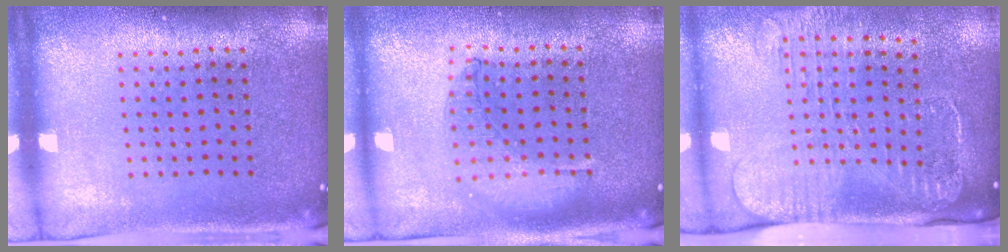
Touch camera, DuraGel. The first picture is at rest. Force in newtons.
{"total": 0.9, "press": 0.9, "slide": 0.3}
{"total": 2.8, "press": 2.1, "slide": 1.8}